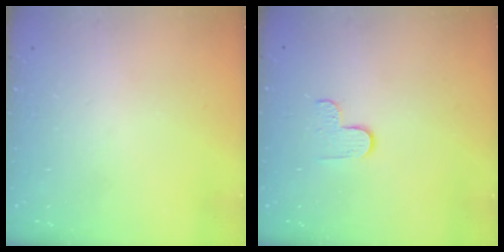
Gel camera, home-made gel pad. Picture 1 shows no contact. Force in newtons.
{"total": 3.4, "press": 3.4, "slide": 0.4}